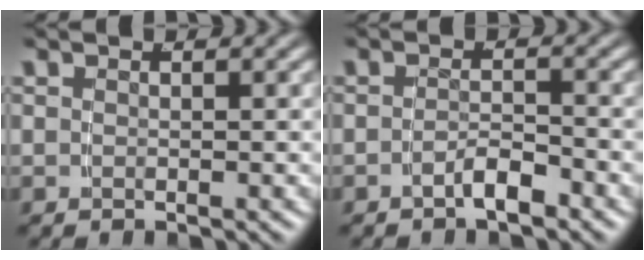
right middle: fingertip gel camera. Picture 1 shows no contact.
{"total": 2.0, "force": [-1.8, -0.1, 0.9], "torque": [-0.007, 0.001, -0.034]}